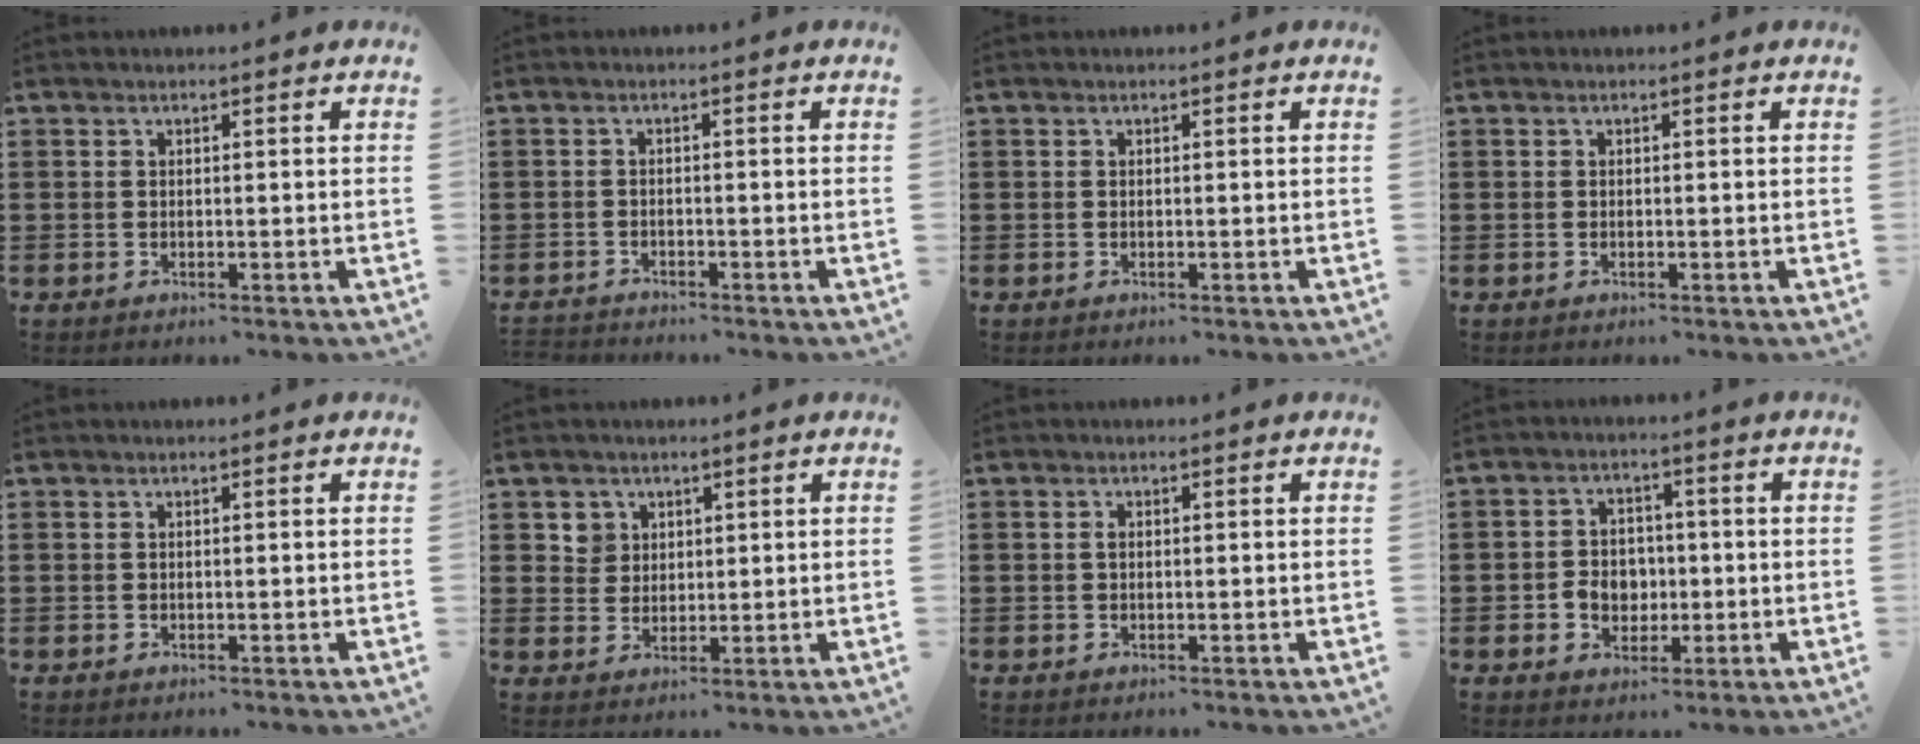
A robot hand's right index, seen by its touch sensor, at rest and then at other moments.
{"total": 1.4, "force": [-1.4, 0.1, -0.1], "torque": [-0.003, 0.000, -0.032]}
{"total": 0.0}
{"total": 0.0}
{"total": 0.0}
{"total": 3.3, "force": [1.6, 2.9, 0.2], "torque": [-0.017, 0.011, 0.031]}
{"total": 0.9, "force": [0.1, 0.5, 0.7], "torque": [-0.016, 0.002, 0.002]}
{"total": 4.5, "force": [-0.7, 4.0, 2.0], "torque": [-0.041, 0.008, -0.017]}